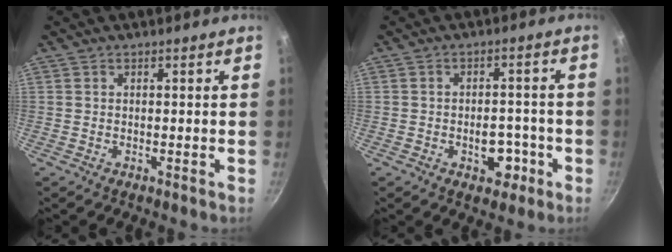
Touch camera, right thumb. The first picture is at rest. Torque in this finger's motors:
{"motor_torque": [2.94, 2.06, 1.12, -0.81, 0.27]}